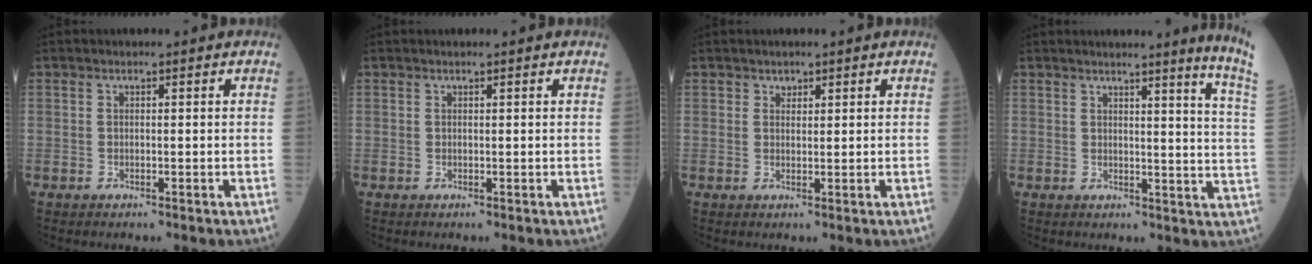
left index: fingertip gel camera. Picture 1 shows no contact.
{"total": 0.5, "force": [0.5, 0.0, 0.2], "torque": [-0.007, 0.004, 0.011]}
{"total": 1.1, "force": [0.7, 0.8, 0.2], "torque": [-0.002, -0.004, 0.012]}
{"total": 9.8, "force": [8.2, -2.8, 4.5], "torque": [-0.056, -0.091, 0.073]}